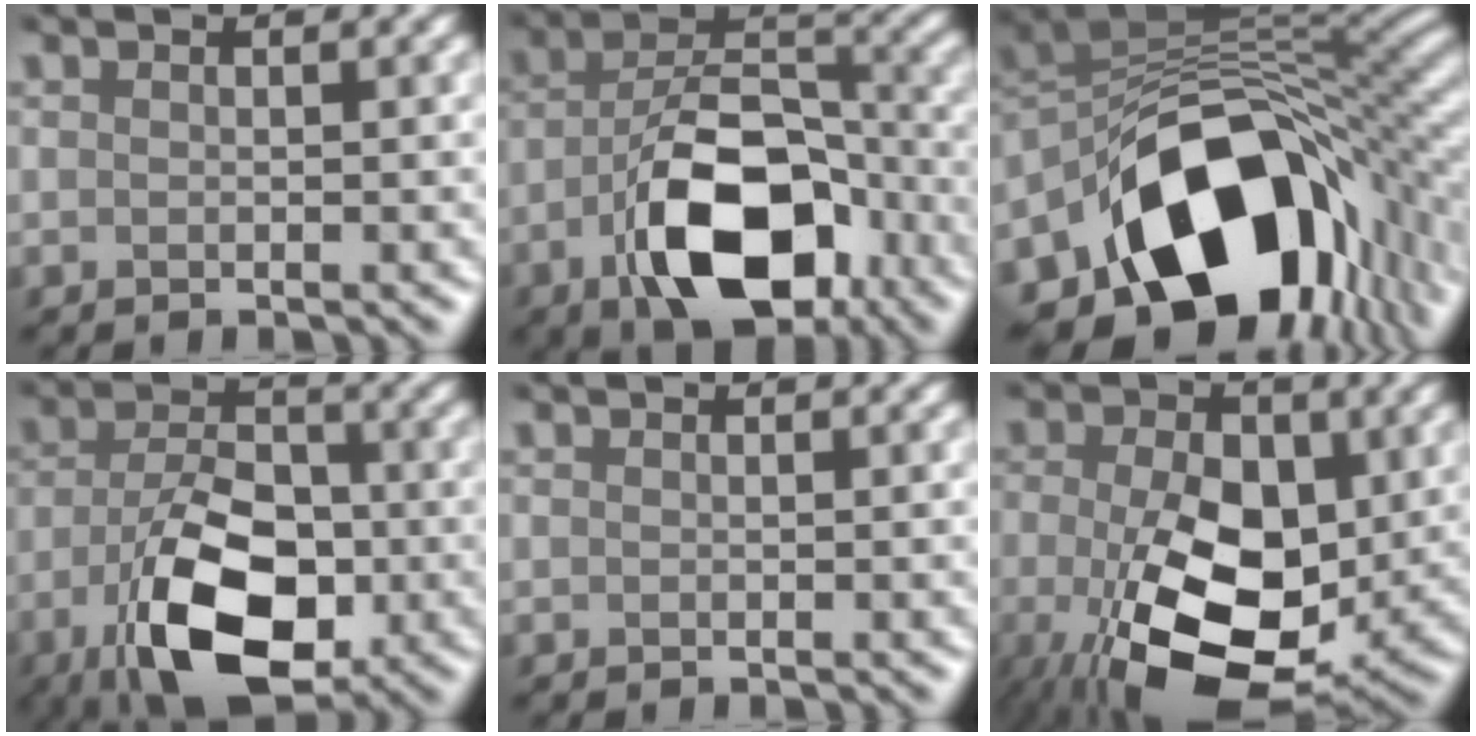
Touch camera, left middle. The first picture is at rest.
{"total": 10.7, "force": [-5.2, 5.7, 7.5], "torque": [-0.133, 0.006, -0.084]}
{"total": 15.2, "force": [-5.5, 10.3, 9.7], "torque": [-0.158, -0.006, -0.080]}
{"total": 9.8, "force": [-4.8, 4.9, 7.1], "torque": [-0.140, 0.004, -0.083]}
{"total": 0.0}
{"total": 12.3, "force": [-3.3, 7.0, 9.6], "torque": [-0.174, -0.025, -0.044]}